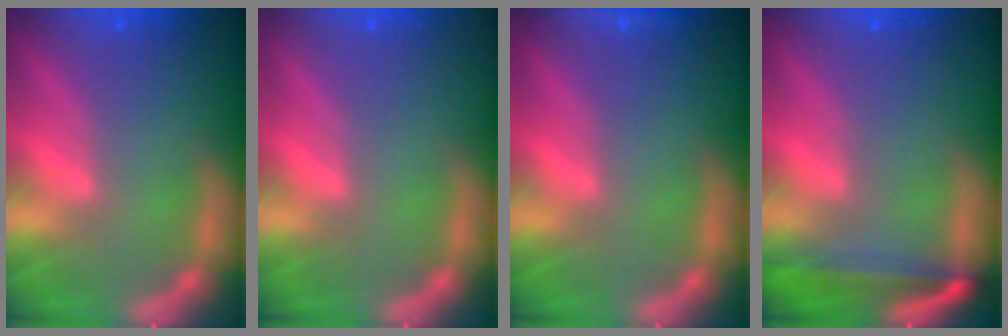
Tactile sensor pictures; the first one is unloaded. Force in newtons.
{"total": 0.0}
{"total": 0.9}
{"total": 5.5}